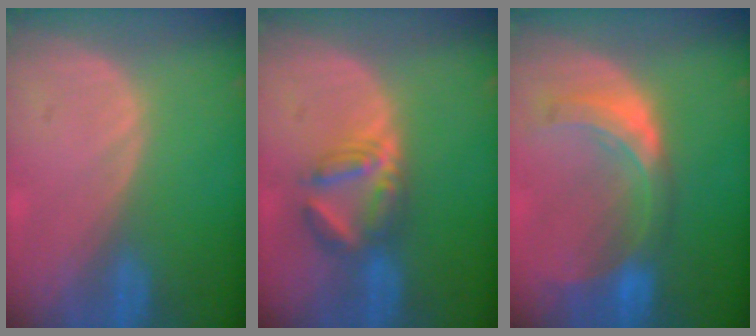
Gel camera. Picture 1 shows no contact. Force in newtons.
{"total": 5.8, "press": 5.6, "slide": 1.2}
{"total": 8.2, "press": 7.2, "slide": 3.8}